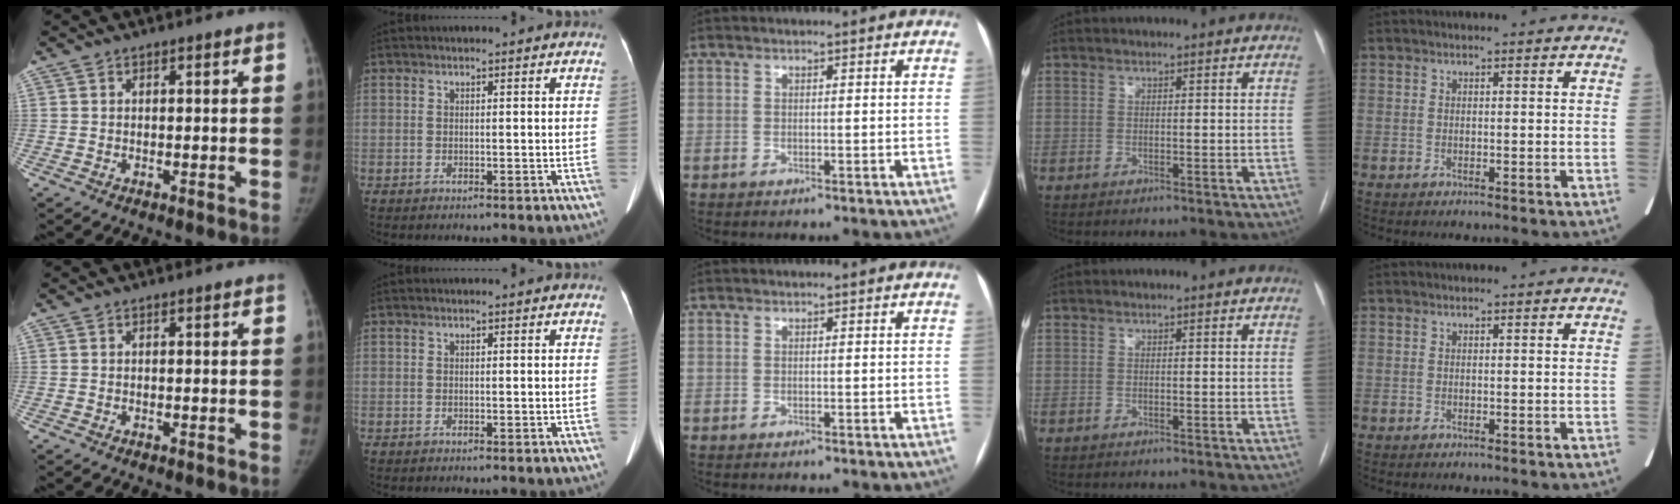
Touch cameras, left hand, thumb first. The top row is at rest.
{}